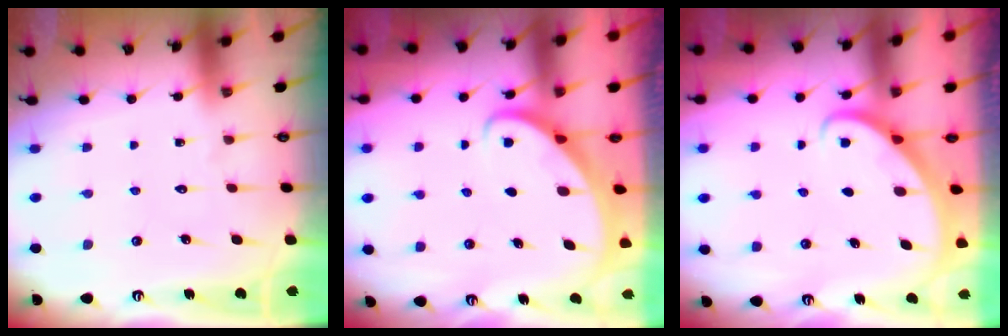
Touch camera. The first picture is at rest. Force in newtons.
{"total": 2.4, "press": 2.4, "slide": 0.2}
{"total": 2.8, "press": 2.8, "slide": 0.2}